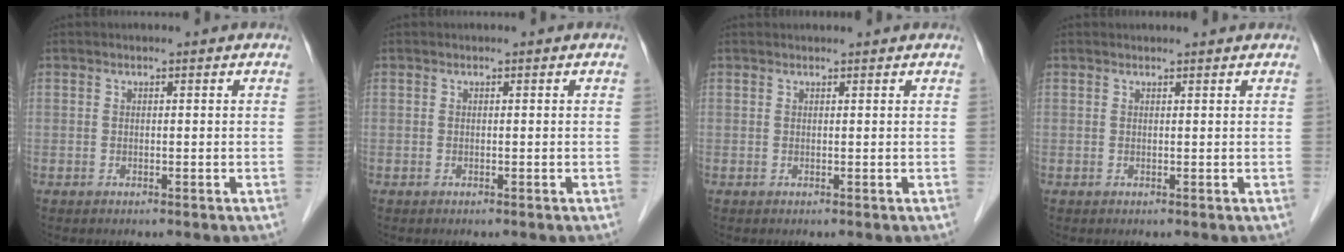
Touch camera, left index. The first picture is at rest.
{"total": 0.0}
{"total": 1.6, "force": [1.5, 0.1, 0.4], "torque": [-0.007, 0.015, 0.022]}
{"total": 2.0, "force": [2.0, 0.1, 0.3], "torque": [-0.008, 0.010, 0.023]}